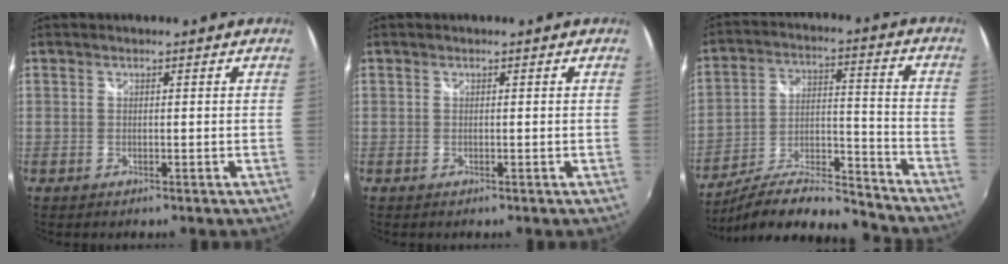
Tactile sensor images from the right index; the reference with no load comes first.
{"total": 0.0}
{"total": 17.2, "force": [-15.6, 2.9, 6.8], "torque": [-0.121, 0.003, -0.250]}